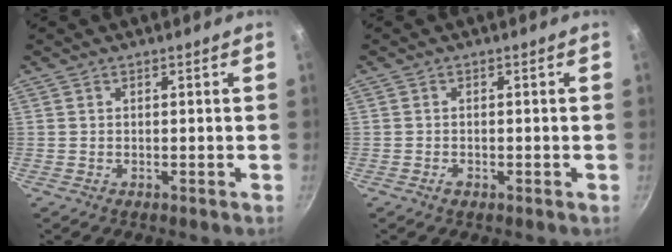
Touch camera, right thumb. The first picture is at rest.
{"total": 1.1, "force": [-0.6, 0.6, 0.8], "torque": [-0.016, 0.002, -0.013]}